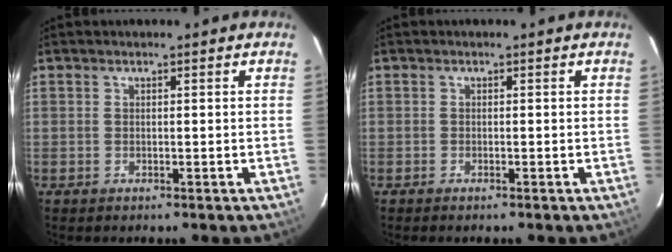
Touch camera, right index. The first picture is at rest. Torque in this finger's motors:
{"motor_torque": [0.03, 0.05, 0.05, 0.01]}